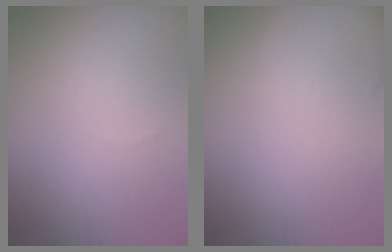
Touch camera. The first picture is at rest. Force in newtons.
{"total": 1.4, "press": 1.4, "slide": 0.1}